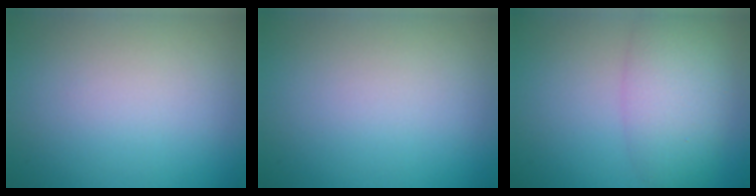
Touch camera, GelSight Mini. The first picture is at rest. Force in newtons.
{"total": 0.0}
{"total": 5.7, "press": 5.7, "slide": 0.5}